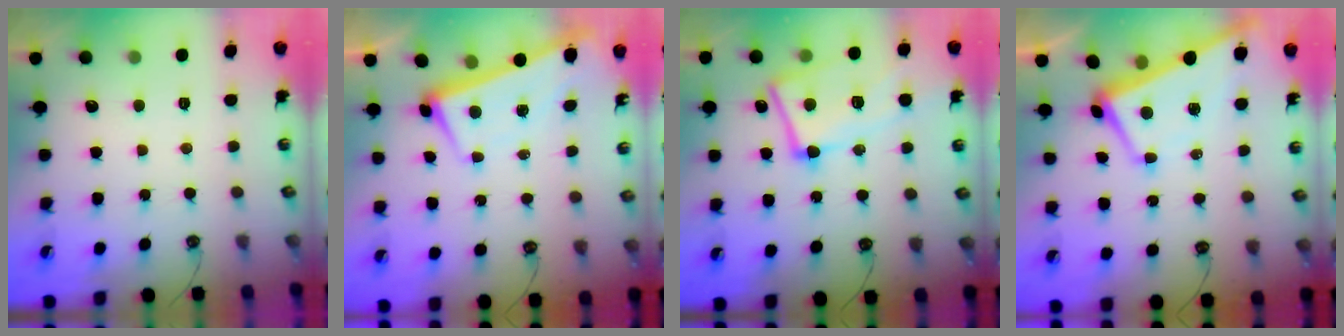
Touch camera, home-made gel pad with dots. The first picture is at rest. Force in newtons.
{"total": 1.9, "press": 1.0, "slide": 1.6}
{"total": 11.0, "press": 10.8, "slide": 2.3}
{"total": 1.5, "press": 1.3, "slide": 0.8}